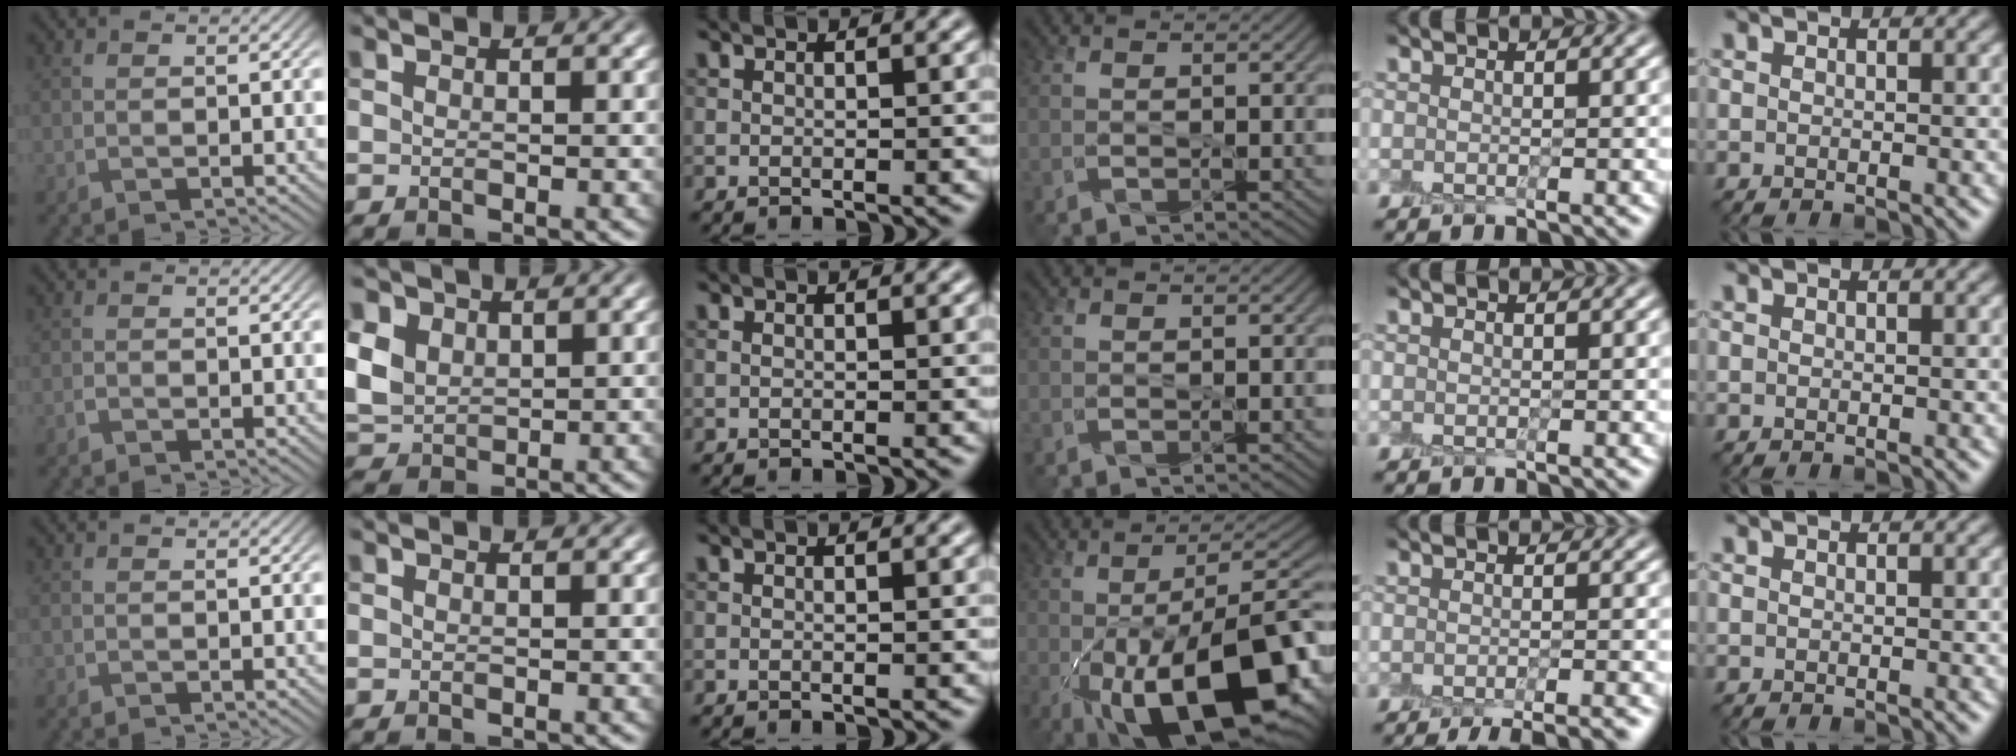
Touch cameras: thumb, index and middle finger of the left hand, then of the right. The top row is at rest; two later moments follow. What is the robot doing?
{"motion": "peel", "object": "shipping label"}